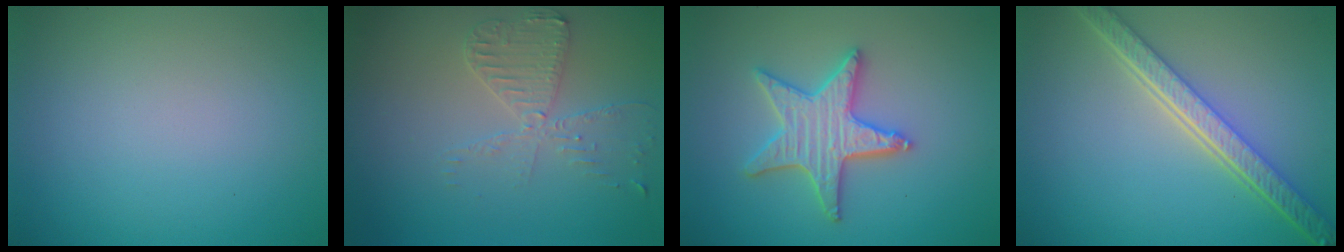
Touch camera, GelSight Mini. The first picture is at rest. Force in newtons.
{"total": 3.5, "press": 3.0, "slide": 1.8}
{"total": 4.2, "press": 4.1, "slide": 0.8}
{"total": 5.9, "press": 4.5, "slide": 3.8}